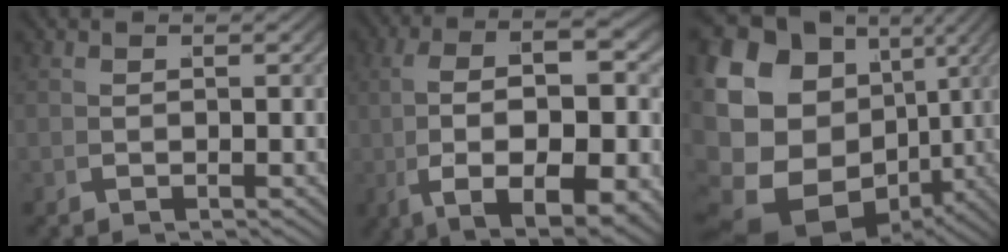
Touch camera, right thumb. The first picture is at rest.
{"total": 12.7, "force": [-1.6, 5.9, 11.2], "torque": [-0.210, -0.036, 0.002]}
{"total": 22.4, "force": [-1.1, 17.4, 14.0], "torque": [-0.292, -0.066, 0.004]}